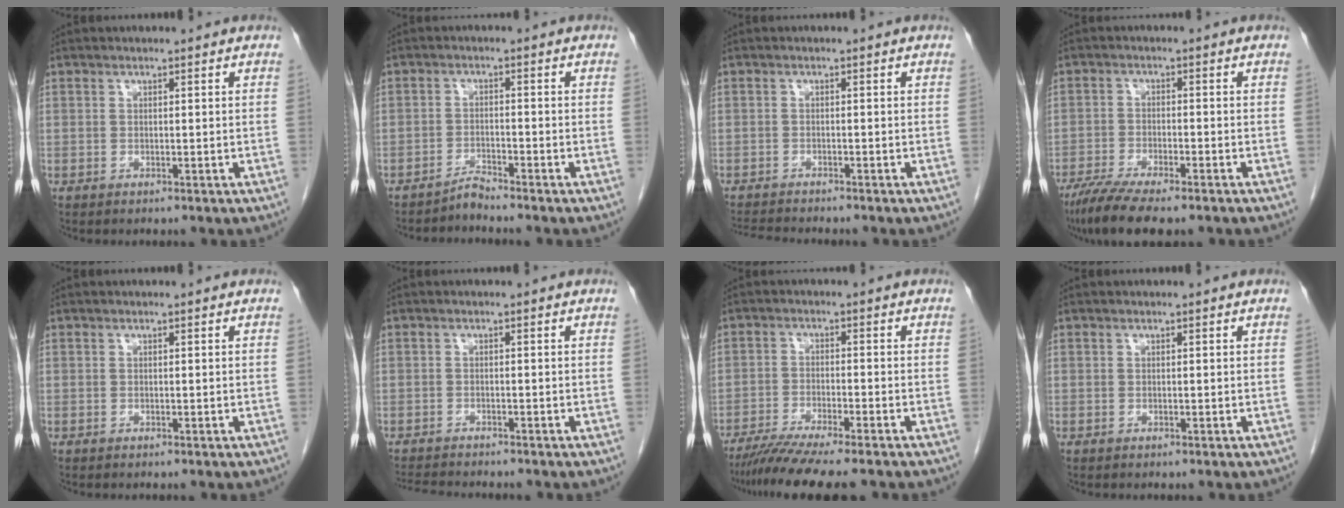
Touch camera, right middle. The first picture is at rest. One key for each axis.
{"total": 2.1, "fx": -2.0, "fy": -0.4, "fz": 0.0, "tx": 0.004, "ty": -0.008, "tz": -0.039}
{"total": 4.8, "fx": -4.5, "fy": -0.1, "fz": 1.5, "tx": -0.022, "ty": -0.015, "tz": -0.075}
{"total": 9.3, "fx": -7.3, "fy": 1.5, "fz": 5.6, "tx": -0.092, "ty": -0.020, "tz": -0.119}
{"total": 0.0}
{"total": 5.1, "fx": -4.9, "fy": 0.3, "fz": 1.6, "tx": -0.024, "ty": -0.013, "tz": -0.079}
{"total": 9.5, "fx": -8.0, "fy": -0.2, "fz": 5.2, "tx": -0.075, "ty": -0.026, "tz": -0.129}
{"total": 0.0}